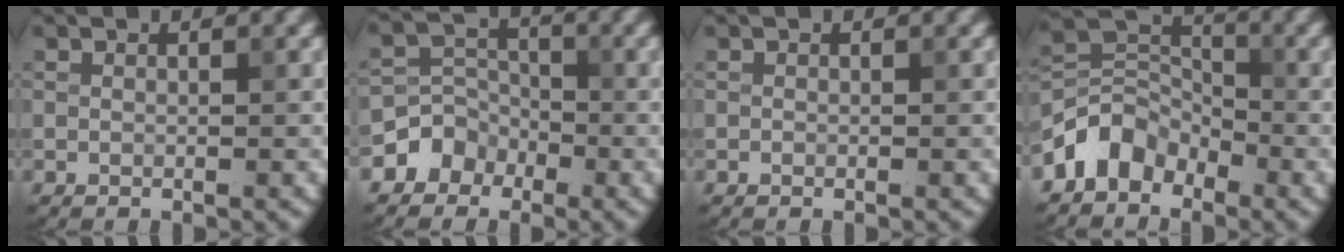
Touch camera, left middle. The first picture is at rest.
{"total": 3.3, "force": [-1.9, 2.7, 0.4], "torque": [0.018, 0.014, -0.048]}
{"total": 0.0}
{"total": 4.1, "force": [-2.8, 2.8, 1.2], "torque": [-0.018, 0.009, -0.063]}